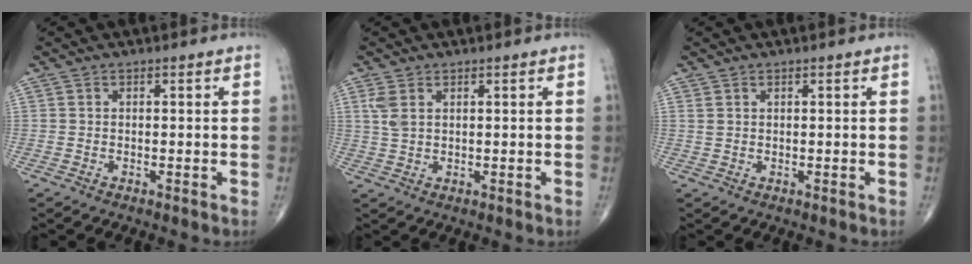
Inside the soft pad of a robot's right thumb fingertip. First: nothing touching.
{"total": 3.1, "force": [1.3, 1.7, 2.3], "torque": [-0.055, 0.005, 0.035]}
{"total": 0.8, "force": [0.5, 0.4, 0.4], "torque": [-0.006, 0.005, 0.013]}